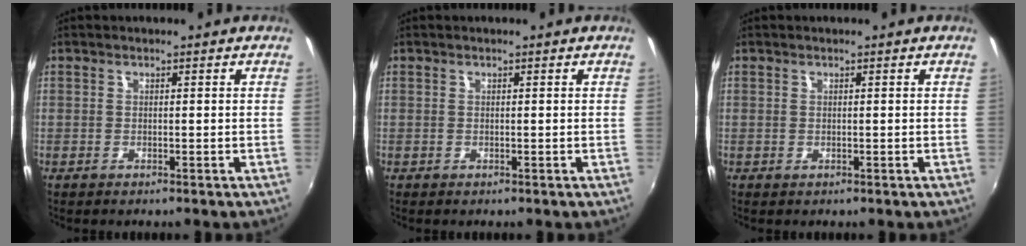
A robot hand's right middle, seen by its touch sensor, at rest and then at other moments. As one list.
[{"total": 0.0}, {"total": 0.0}]